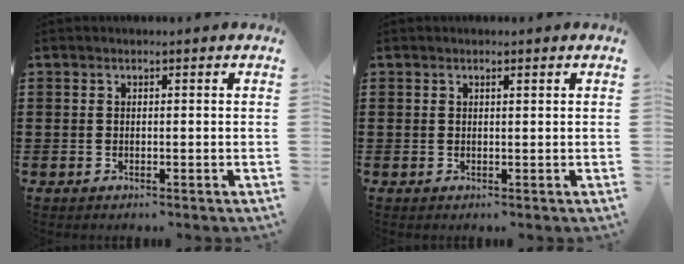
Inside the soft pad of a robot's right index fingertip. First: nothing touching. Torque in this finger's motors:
{"motor_torque": [-0.07, 0.29, 0.04, -0.01]}